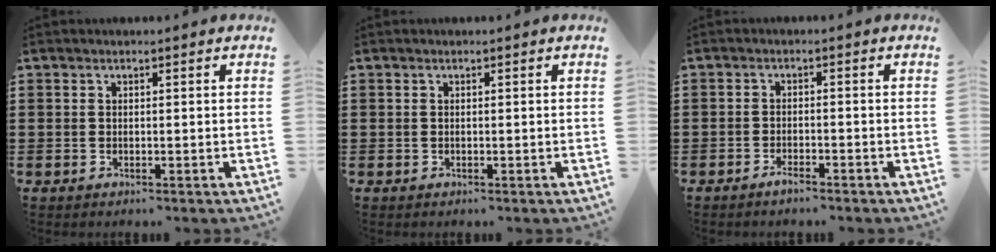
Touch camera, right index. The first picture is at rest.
{"total": 0.0}
{"total": 1.7, "force": [-1.5, 0.2, 0.8], "torque": [-0.015, -0.001, -0.027]}